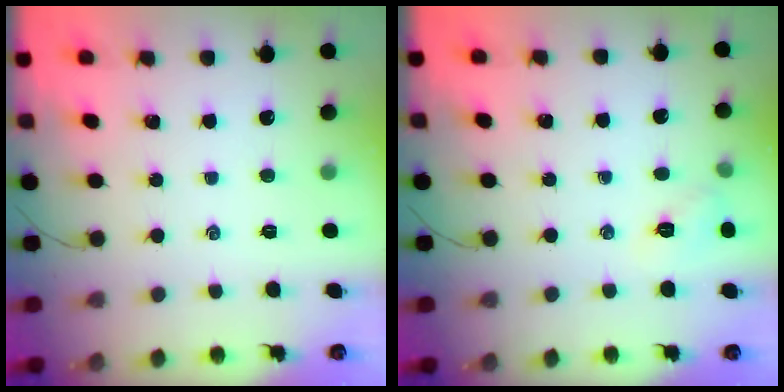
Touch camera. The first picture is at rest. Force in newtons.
{"total": 5.8, "press": 5.6, "slide": 1.3}